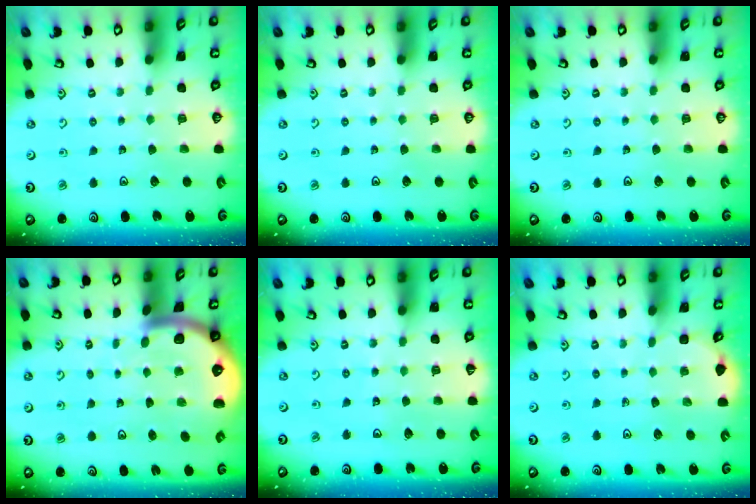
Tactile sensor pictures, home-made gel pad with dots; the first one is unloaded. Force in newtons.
{"total": 0.0}
{"total": 0.0}
{"total": 5.2, "press": 5.2, "slide": 0.6}
{"total": 3.8, "press": 3.8, "slide": 0.5}
{"total": 3.0, "press": 3.0, "slide": 0.3}